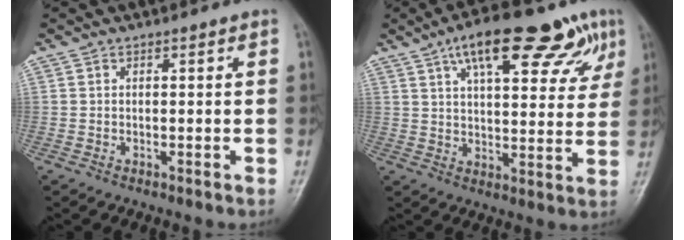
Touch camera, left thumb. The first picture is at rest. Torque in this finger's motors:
{"motor_torque": [1.68, 1.40, 1.68, -0.99, 0.43]}